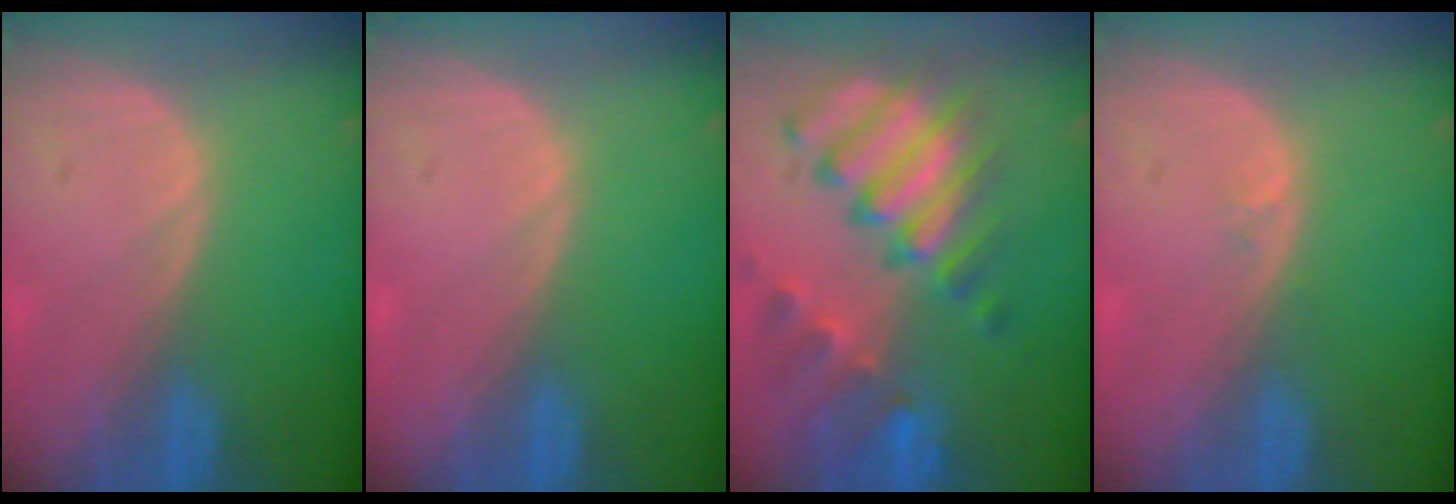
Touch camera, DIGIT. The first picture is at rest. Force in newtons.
{"total": 0.0}
{"total": 11.3, "press": 9.8, "slide": 5.7}
{"total": 0.6, "press": 0.5, "slide": 0.4}